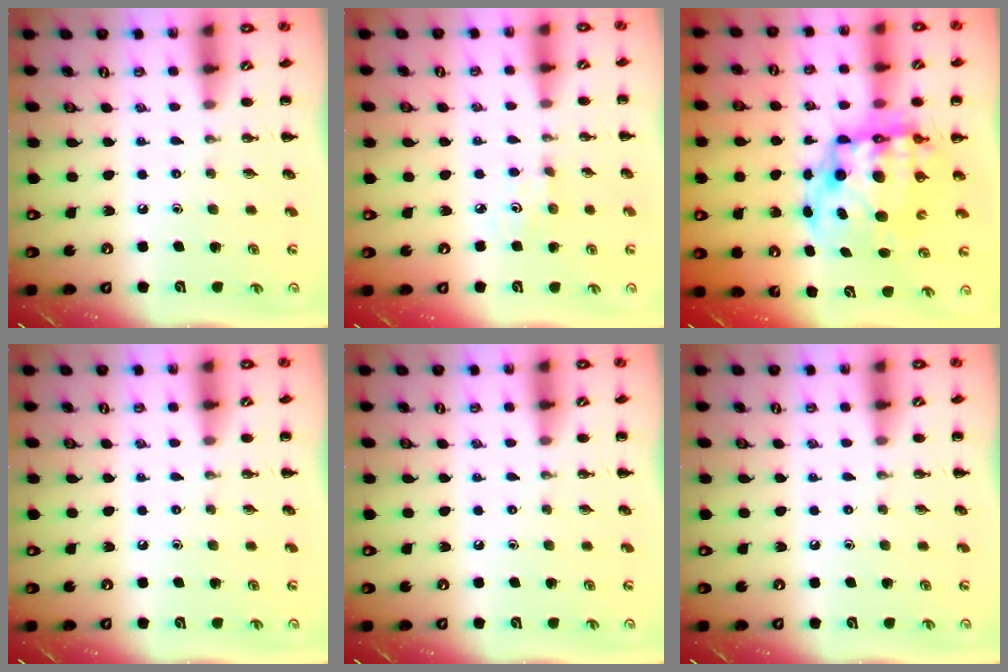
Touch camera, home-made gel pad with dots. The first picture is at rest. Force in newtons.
{"total": 2.8, "press": 2.7, "slide": 0.8}
{"total": 15.6, "press": 15.1, "slide": 3.9}
{"total": 0.0}
{"total": 0.0}
{"total": 0.0}